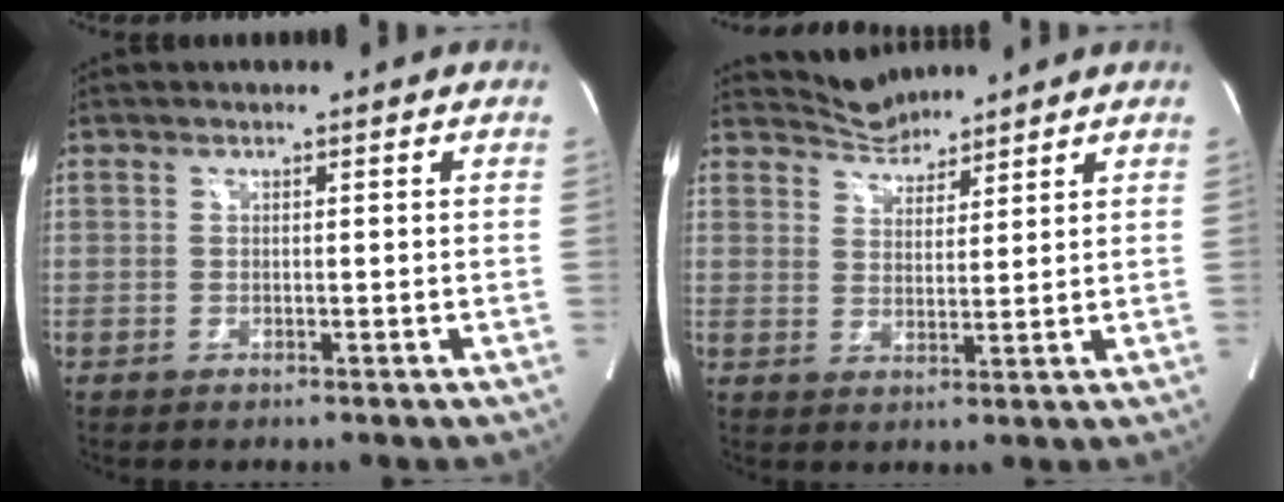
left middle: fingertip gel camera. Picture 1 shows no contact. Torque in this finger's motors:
{"motor_torque": [-0.20, -0.22, -0.09, -0.02]}